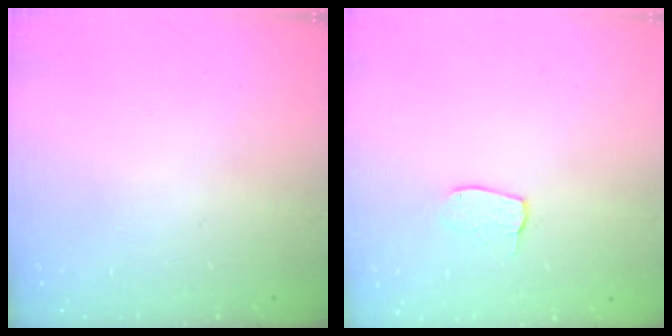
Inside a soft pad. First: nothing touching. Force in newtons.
{"total": 4.8, "press": 4.8, "slide": 0.3}